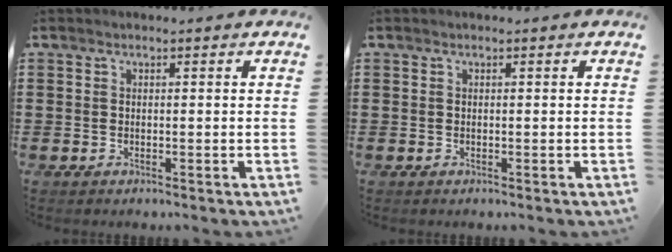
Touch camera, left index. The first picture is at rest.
{"total": 0.0}